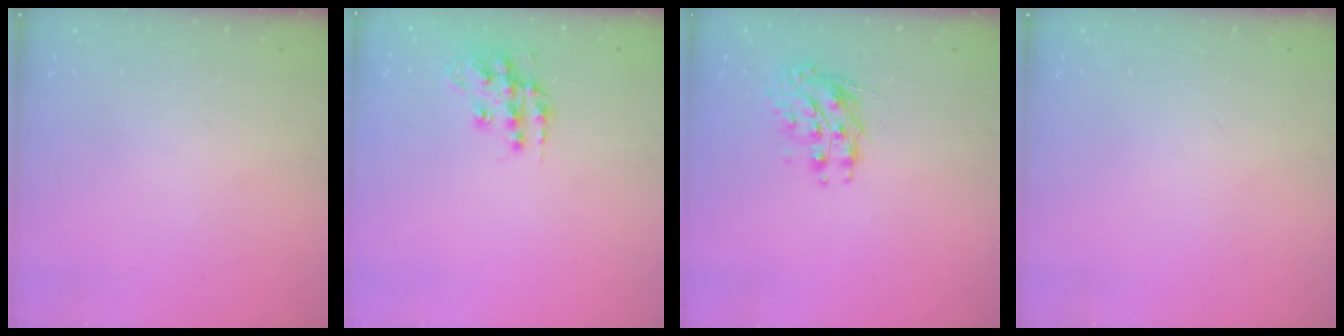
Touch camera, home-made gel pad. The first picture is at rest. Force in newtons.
{"total": 12.5, "press": 12.5, "slide": 0.9}
{"total": 9.0, "press": 9.0, "slide": 0.6}
{"total": 0.0}